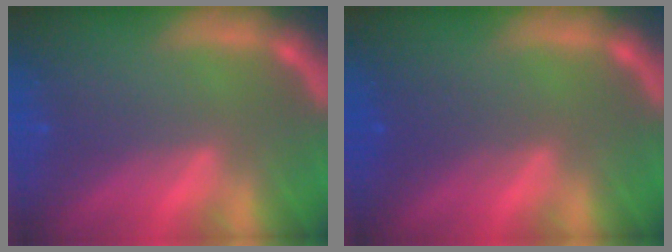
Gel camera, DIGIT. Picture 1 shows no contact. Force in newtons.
{"total": 2.0}